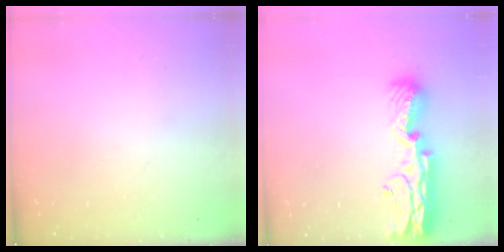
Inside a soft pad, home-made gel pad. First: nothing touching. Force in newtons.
{"total": 20.1, "press": 19.4, "slide": 5.5}